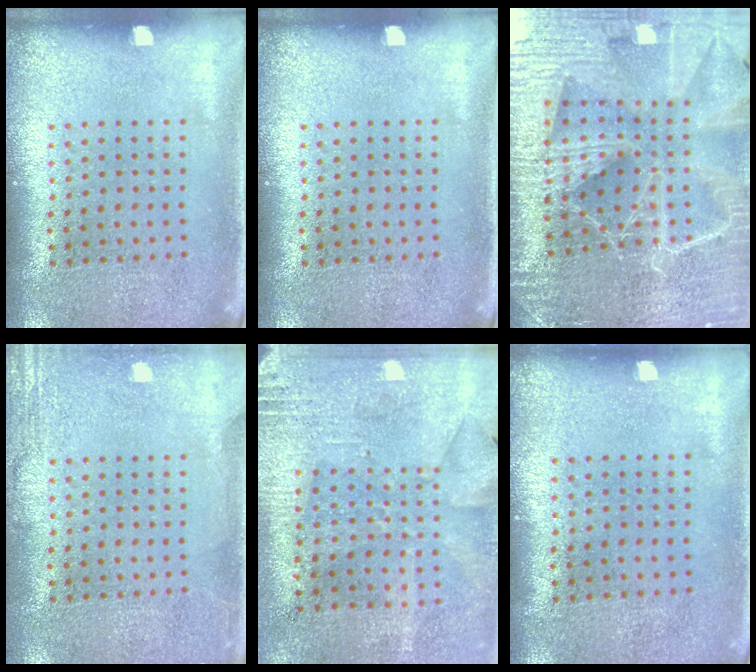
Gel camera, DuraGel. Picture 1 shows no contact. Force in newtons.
{"total": 0.0}
{"total": 5.2, "press": 4.8, "slide": 2.0}
{"total": 2.4, "press": 2.4, "slide": 0.3}
{"total": 2.7, "press": 2.2, "slide": 1.5}
{"total": 0.0}